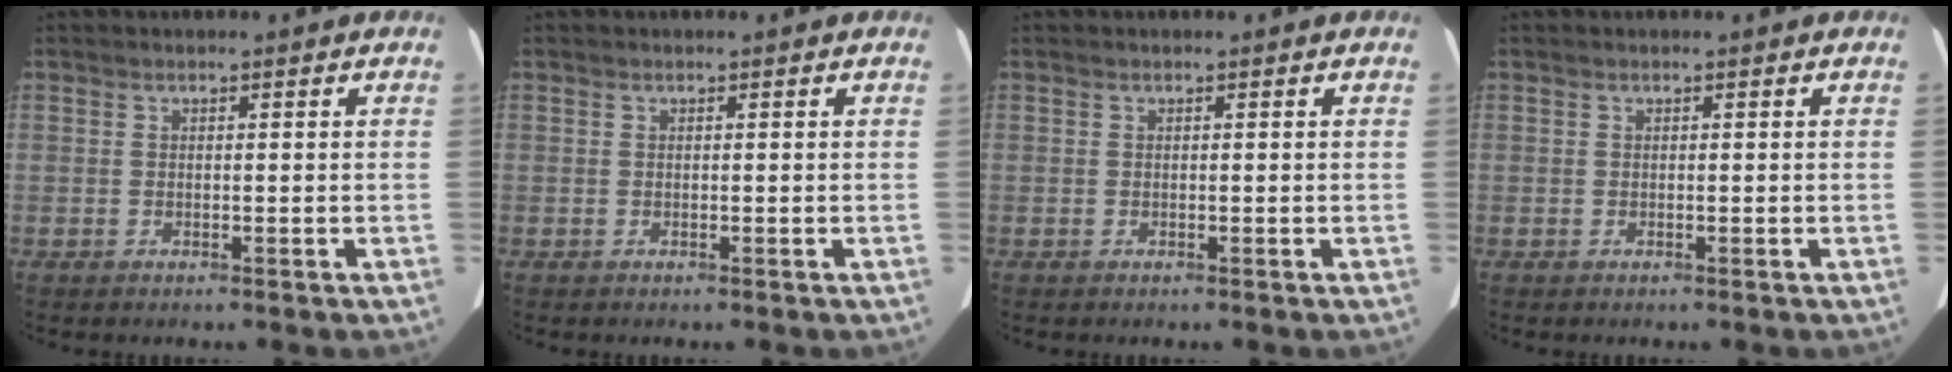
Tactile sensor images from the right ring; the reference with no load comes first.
{"total": 0.0}
{"total": 0.0}
{"total": 0.0}